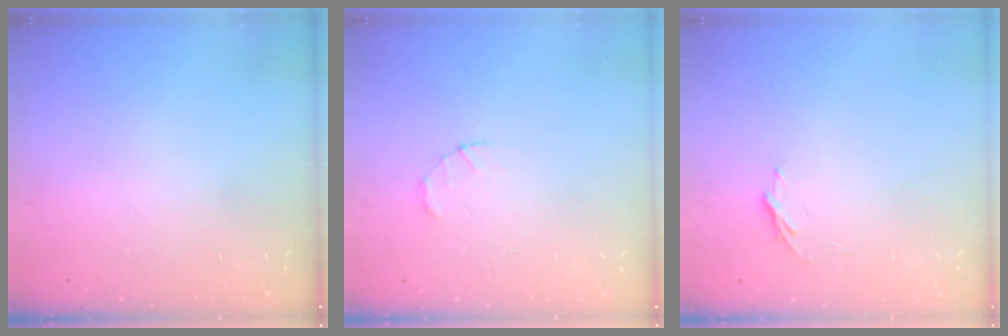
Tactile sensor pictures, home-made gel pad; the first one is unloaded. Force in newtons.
{"total": 1.5, "press": 1.5, "slide": 0.3}
{"total": 3.2, "press": 3.2, "slide": 0.3}